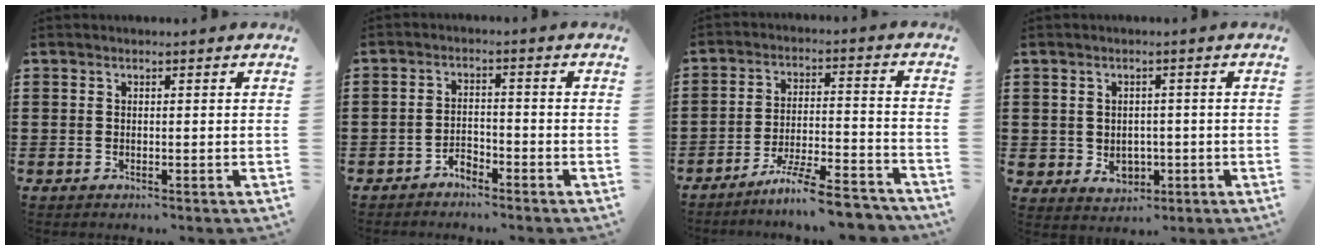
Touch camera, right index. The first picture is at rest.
{"total": 2.5, "force": [-2.3, 0.8, 0.5], "torque": [-0.017, 0.006, -0.049]}
{"total": 8.4, "force": [-7.3, 0.2, 4.0], "torque": [-0.071, 0.005, -0.140]}
{"total": 3.2, "force": [-0.2, 2.9, 1.2], "torque": [-0.027, 0.003, -0.007]}